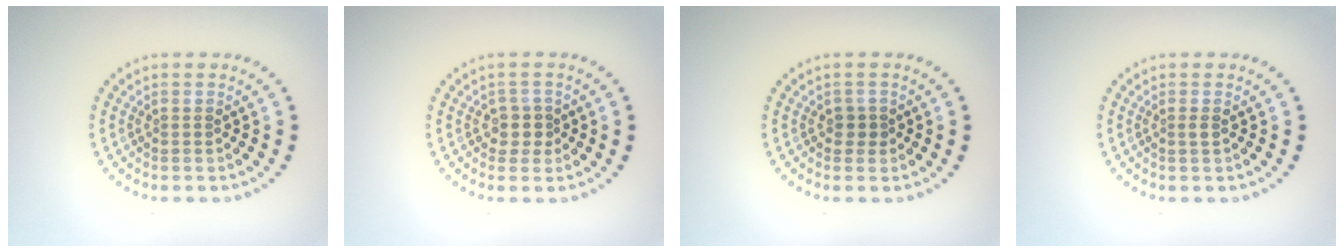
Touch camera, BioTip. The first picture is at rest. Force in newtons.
{"total": 1.8, "press": 1.6, "slide": 0.9}
{"total": 1.2, "press": 0.9, "slide": 0.7}
{"total": 0.6, "press": 0.4, "slide": 0.4}